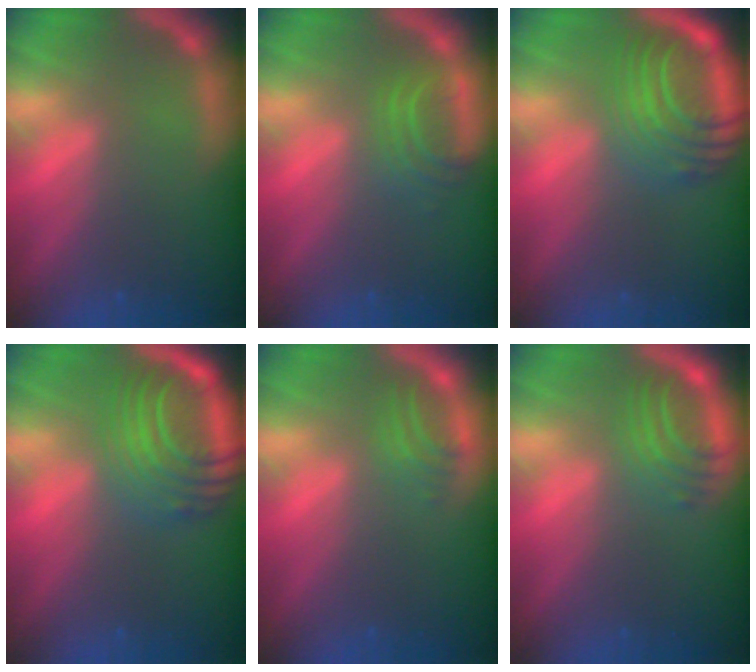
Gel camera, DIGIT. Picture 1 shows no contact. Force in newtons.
{"total": 2.9}
{"total": 8.5}
{"total": 9.0}
{"total": 2.0}
{"total": 4.0}